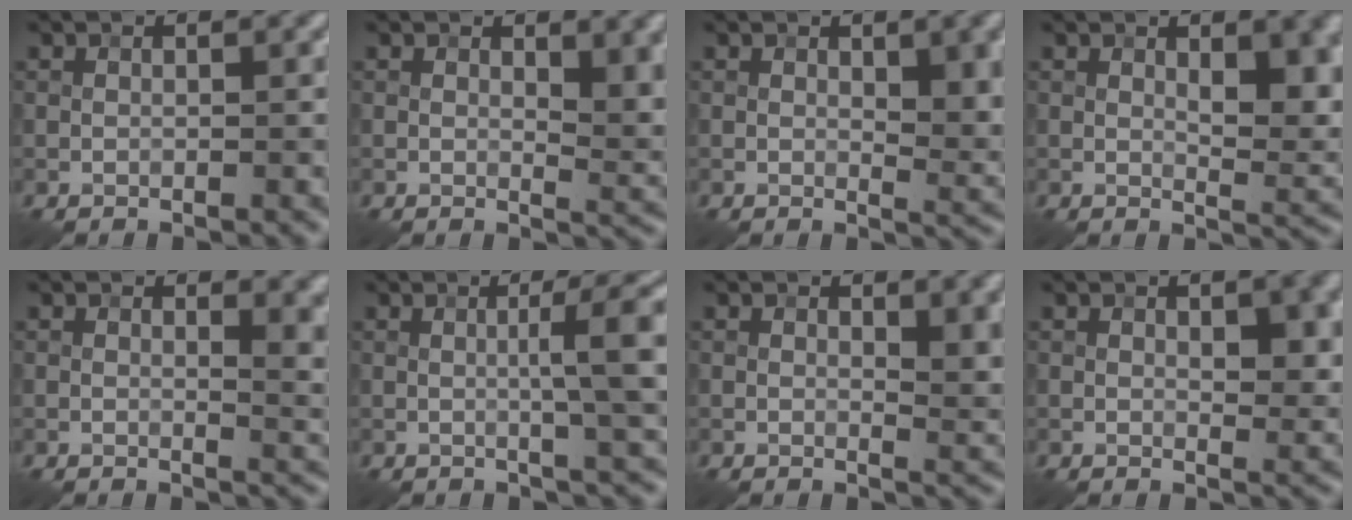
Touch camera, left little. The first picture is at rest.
{"total": 4.6, "force": [1.2, 1.6, 4.1], "torque": [-0.051, -0.003, 0.020]}
{"total": 5.0, "force": [0.9, 1.8, 4.6], "torque": [-0.057, -0.003, 0.017]}
{"total": 6.6, "force": [1.5, 2.7, 5.8], "torque": [-0.077, -0.003, 0.029]}
{"total": 5.2, "force": [1.3, 2.2, 4.6], "torque": [-0.035, -0.002, 0.019]}
{"total": 5.7, "force": [0.3, 0.9, 5.6], "torque": [-0.081, 0.012, 0.004]}
{"total": 3.9, "force": [1.1, 1.2, 3.6], "torque": [-0.045, -0.003, 0.018]}
{"total": 4.4, "force": [0.9, 1.8, 3.9], "torque": [-0.046, 0.000, 0.018]}